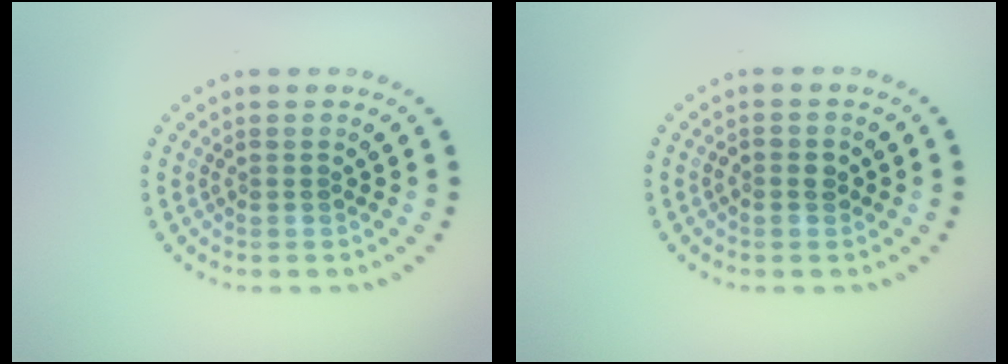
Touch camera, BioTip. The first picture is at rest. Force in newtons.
{"total": 1.4, "press": 1.3, "slide": 0.3}